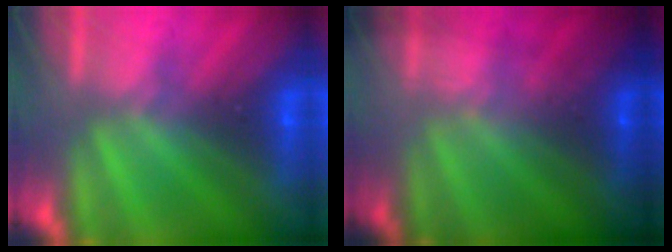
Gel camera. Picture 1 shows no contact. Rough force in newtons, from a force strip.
{"total": 1.8}